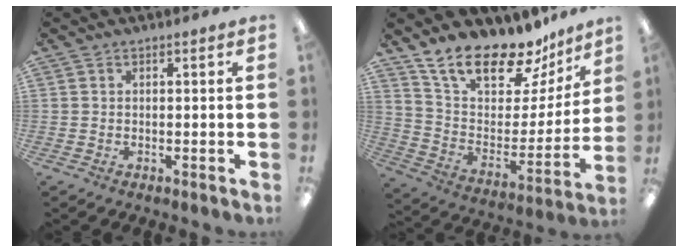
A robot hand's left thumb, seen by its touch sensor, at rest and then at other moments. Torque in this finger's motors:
{"motor_torque": [0.25, 0.27, 1.43, -1.34, 0.22]}